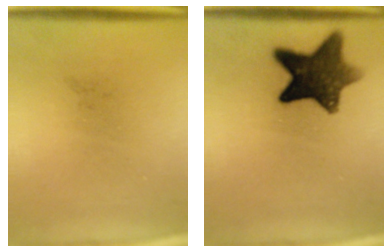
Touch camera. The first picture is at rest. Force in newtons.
{"total": 11.3}